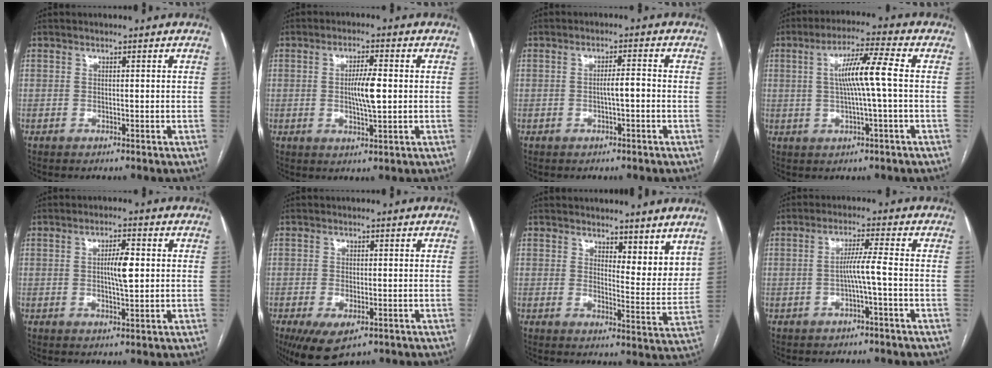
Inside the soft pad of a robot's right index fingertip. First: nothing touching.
{"total": 5.4, "force": [0.1, 0.8, 5.3], "torque": [-0.096, 0.001, 0.000]}
{"total": 2.5, "force": [-0.6, 0.2, 2.4], "torque": [-0.038, 0.003, -0.011]}
{"total": 8.3, "force": [0.6, -0.2, 8.2], "torque": [-0.148, 0.012, 0.007]}
{"total": 4.4, "force": [0.4, 0.8, 4.3], "torque": [-0.073, 0.004, 0.006]}
{"total": 6.5, "force": [-3.7, 2.8, 4.6], "torque": [-0.077, -0.013, -0.053]}
{"total": 7.5, "force": [6.0, 2.6, 3.5], "torque": [-0.034, -0.022, 0.080]}
{"total": 4.3, "force": [-1.0, -1.4, 3.9], "torque": [-0.071, 0.008, -0.014]}